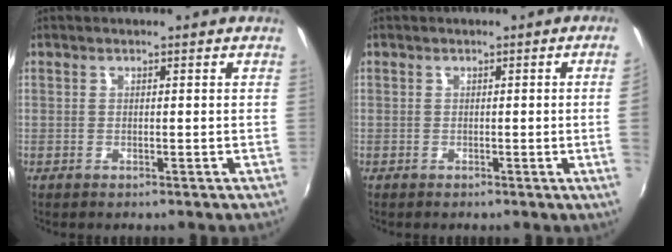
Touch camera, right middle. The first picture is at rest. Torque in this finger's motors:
{"motor_torque": [1.09, -1.05, -0.56, -0.21]}